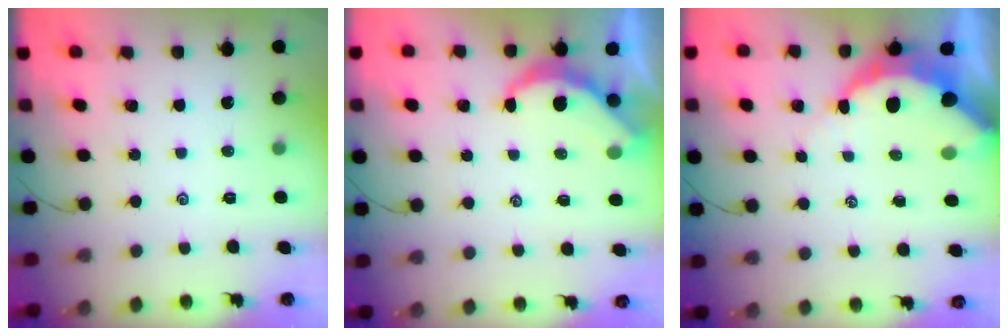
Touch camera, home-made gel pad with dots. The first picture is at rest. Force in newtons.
{"total": 5.4, "press": 5.4, "slide": 0.3}
{"total": 10.1, "press": 10.0, "slide": 1.0}